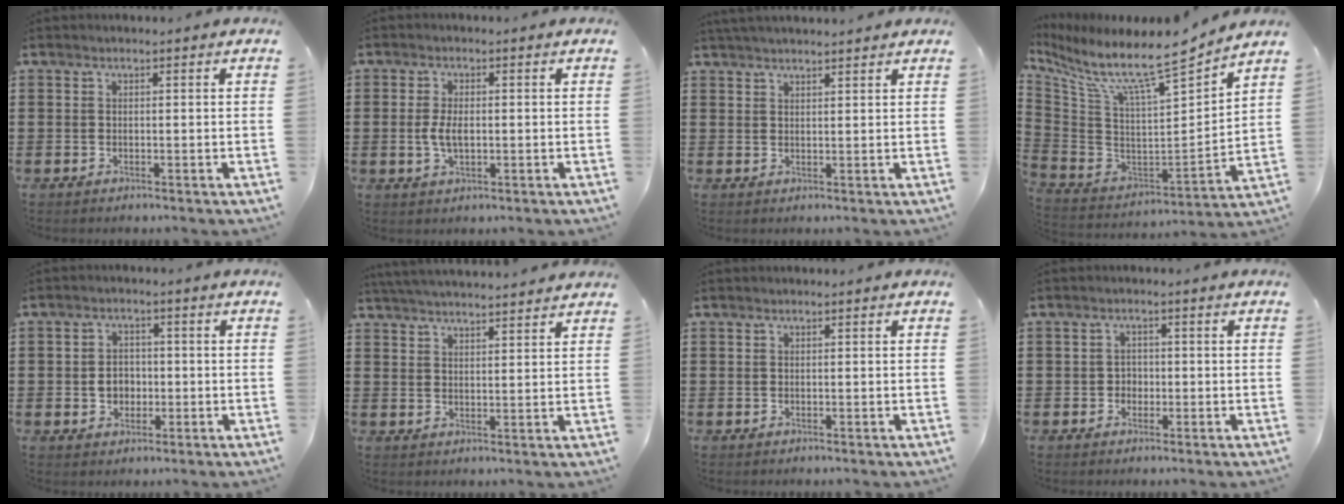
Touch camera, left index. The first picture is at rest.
{"total": 3.8, "force": [-0.3, 1.8, 3.4], "torque": [-0.078, -0.001, -0.010]}
{"total": 2.2, "force": [2.1, -0.1, 0.5], "torque": [-0.015, 0.001, 0.042]}
{"total": 9.5, "force": [7.5, 0.8, 5.8], "torque": [-0.134, -0.073, 0.116]}
{"total": 3.6, "force": [-0.6, 2.9, 2.1], "torque": [-0.039, 0.002, -0.016]}
{"total": 3.9, "force": [3.8, -0.4, 0.5], "torque": [-0.021, -0.013, 0.069]}
{"total": 0.0}
{"total": 1.7, "force": [-0.5, 1.5, 0.6], "torque": [-0.017, 0.003, -0.012]}